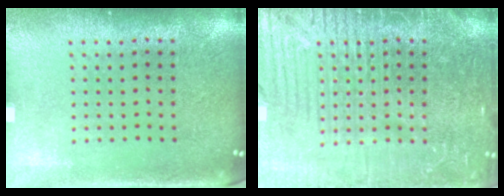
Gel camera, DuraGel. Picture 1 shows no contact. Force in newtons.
{"total": 5.4, "press": 5.3, "slide": 0.7}